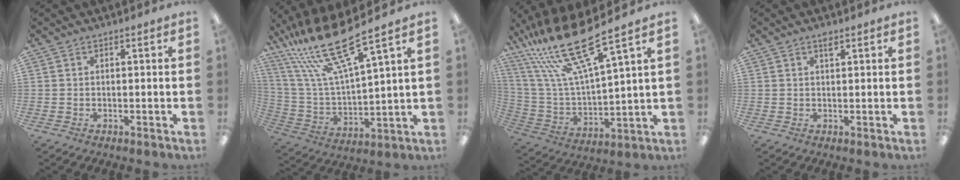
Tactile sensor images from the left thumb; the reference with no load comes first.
{"total": 20.7, "force": [15.7, 3.8, 12.9], "torque": [-0.283, -0.100, 0.265]}
{"total": 22.0, "force": [16.4, 4.3, 14.1], "torque": [-0.303, -0.103, 0.276]}
{"total": 1.4, "force": [1.1, 0.4, 0.9], "torque": [-0.022, 0.001, 0.019]}